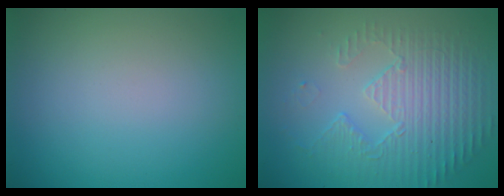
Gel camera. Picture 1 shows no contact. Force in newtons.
{"total": 5.5, "press": 3.6, "slide": 4.1}